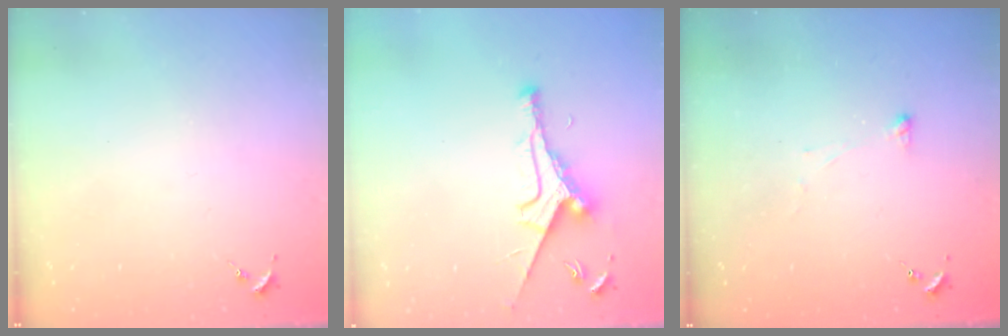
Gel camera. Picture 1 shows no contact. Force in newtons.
{"total": 9.3, "press": 9.3, "slide": 0.8}
{"total": 2.9, "press": 2.8, "slide": 0.4}